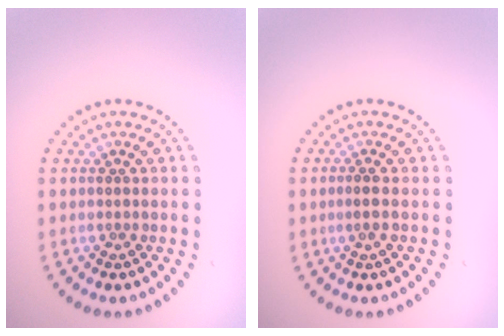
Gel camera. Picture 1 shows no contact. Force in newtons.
{"total": 1.0, "press": 0.9, "slide": 0.3}